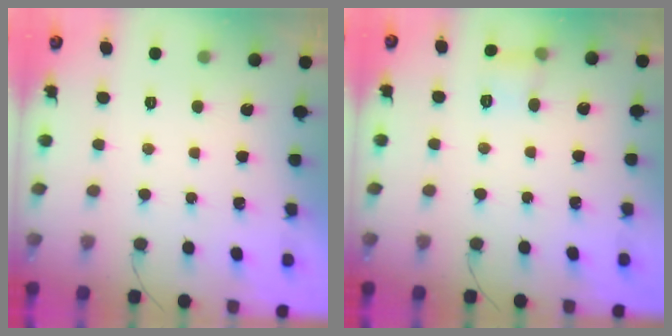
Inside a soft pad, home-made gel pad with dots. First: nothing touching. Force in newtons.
{"total": 6.1, "press": 5.9, "slide": 1.3}